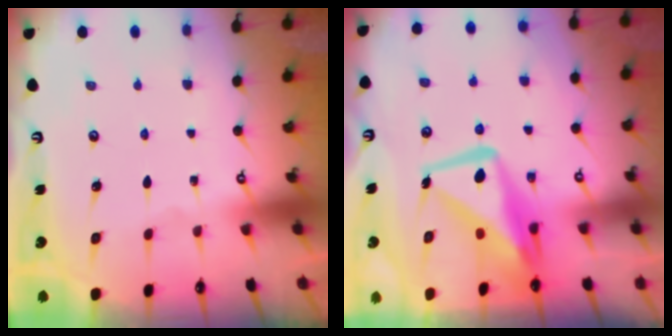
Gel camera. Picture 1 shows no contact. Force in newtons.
{"total": 13.0, "press": 12.9, "slide": 1.1}